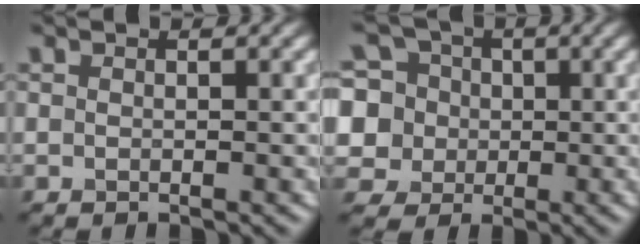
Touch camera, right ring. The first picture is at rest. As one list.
[{"total": 9.0, "force": [1.2, 8.3, 3.2], "torque": [-0.089, 0.037, 0.005]}]